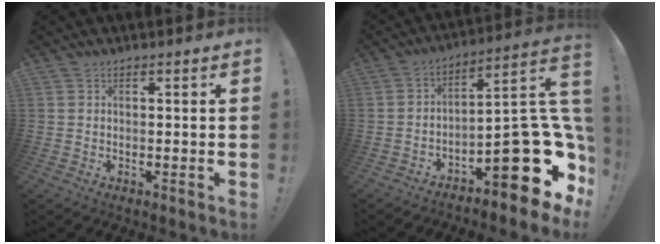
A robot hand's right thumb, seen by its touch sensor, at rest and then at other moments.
{"total": 19.4, "force": [-7.5, 7.2, 16.4], "torque": [-0.205, 0.030, -0.113]}